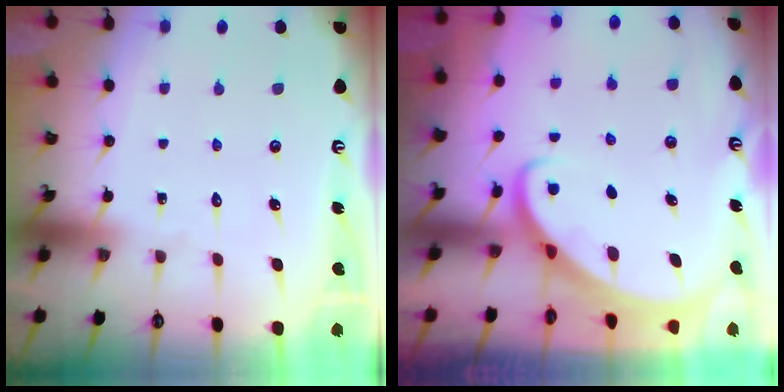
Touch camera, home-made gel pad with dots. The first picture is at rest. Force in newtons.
{"total": 2.6, "press": 2.6, "slide": 0.3}